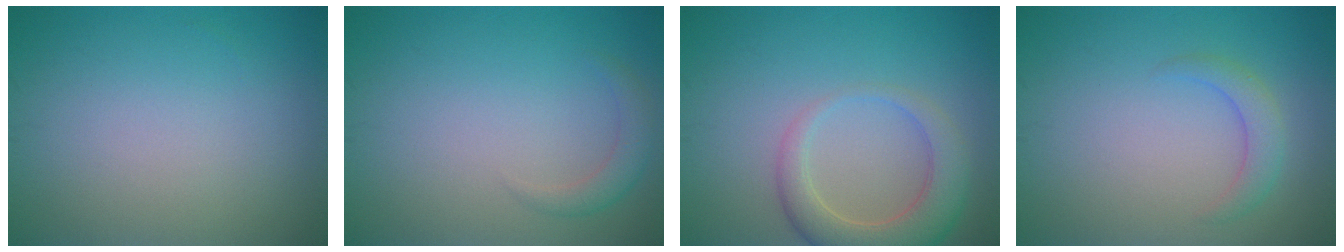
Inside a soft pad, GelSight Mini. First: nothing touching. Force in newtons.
{"total": 1.8, "press": 1.8, "slide": 0.3}
{"total": 4.9, "press": 4.9, "slide": 0.5}
{"total": 2.0, "press": 2.0, "slide": 0.1}